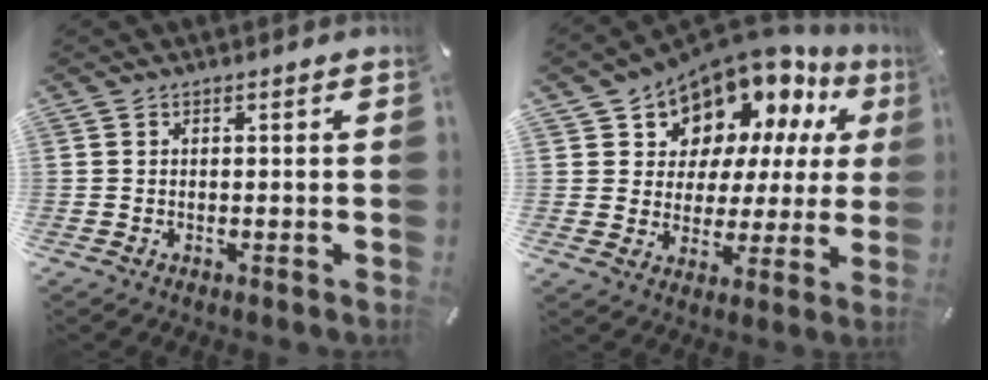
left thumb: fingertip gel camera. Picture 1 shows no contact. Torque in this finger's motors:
{"motor_torque": [2.42, 2.42, 2.21, -0.56, 0.34]}